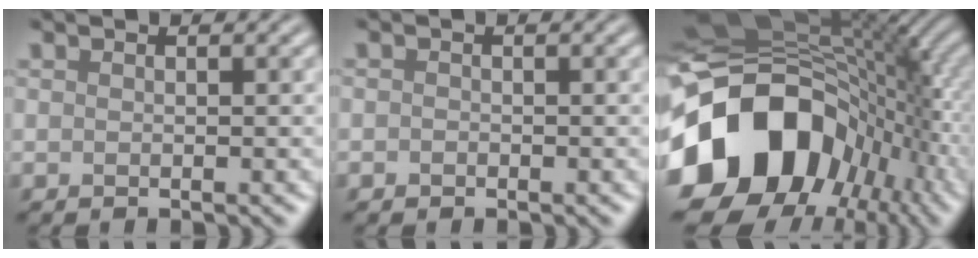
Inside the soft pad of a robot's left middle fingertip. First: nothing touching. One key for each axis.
{"total": 0.5, "fx": -0.2, "fy": 0.4, "fz": 0.1, "tx": 0.002, "ty": 0.000, "tz": -0.007}
{"total": 17.6, "fx": -4.8, "fy": 13.6, "fz": 10.0, "tx": -0.194, "ty": -0.021, "tz": -0.079}